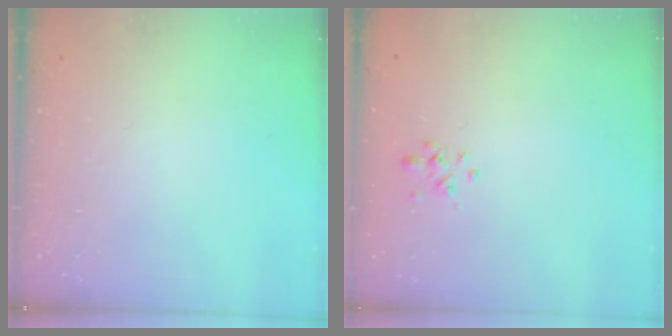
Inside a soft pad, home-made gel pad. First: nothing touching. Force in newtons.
{"total": 0.8, "press": 0.7, "slide": 0.5}